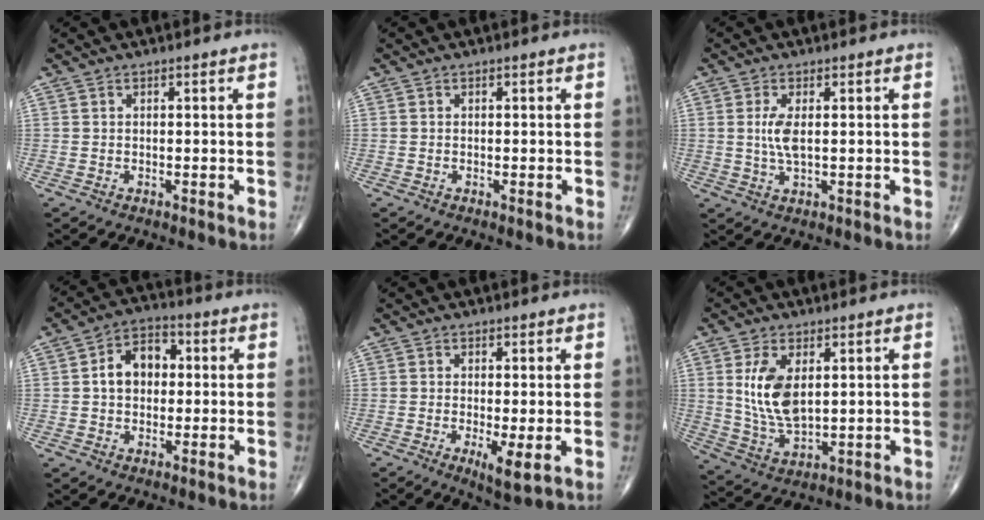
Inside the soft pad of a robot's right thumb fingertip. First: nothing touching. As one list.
[{"total": 0.0}, {"total": 3.9, "force": [0.5, 1.3, 3.7], "torque": [-0.087, -0.006, 0.014]}, {"total": 8.5, "force": [0.8, 6.1, 5.9], "torque": [-0.073, 0.022, 0.004]}, {"total": 4.8, "force": [-1.0, 1.1, 4.5], "torque": [-0.079, -0.017, -0.018]}, {"total": 10.0, "force": [2.5, 5.2, 8.2], "torque": [-0.153, -0.018, 0.059]}]